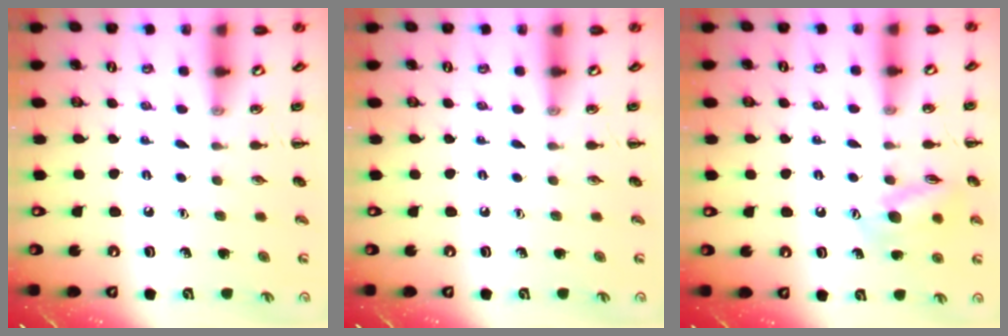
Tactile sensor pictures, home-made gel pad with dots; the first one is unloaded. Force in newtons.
{"total": 0.0}
{"total": 11.7, "press": 11.7, "slide": 1.0}